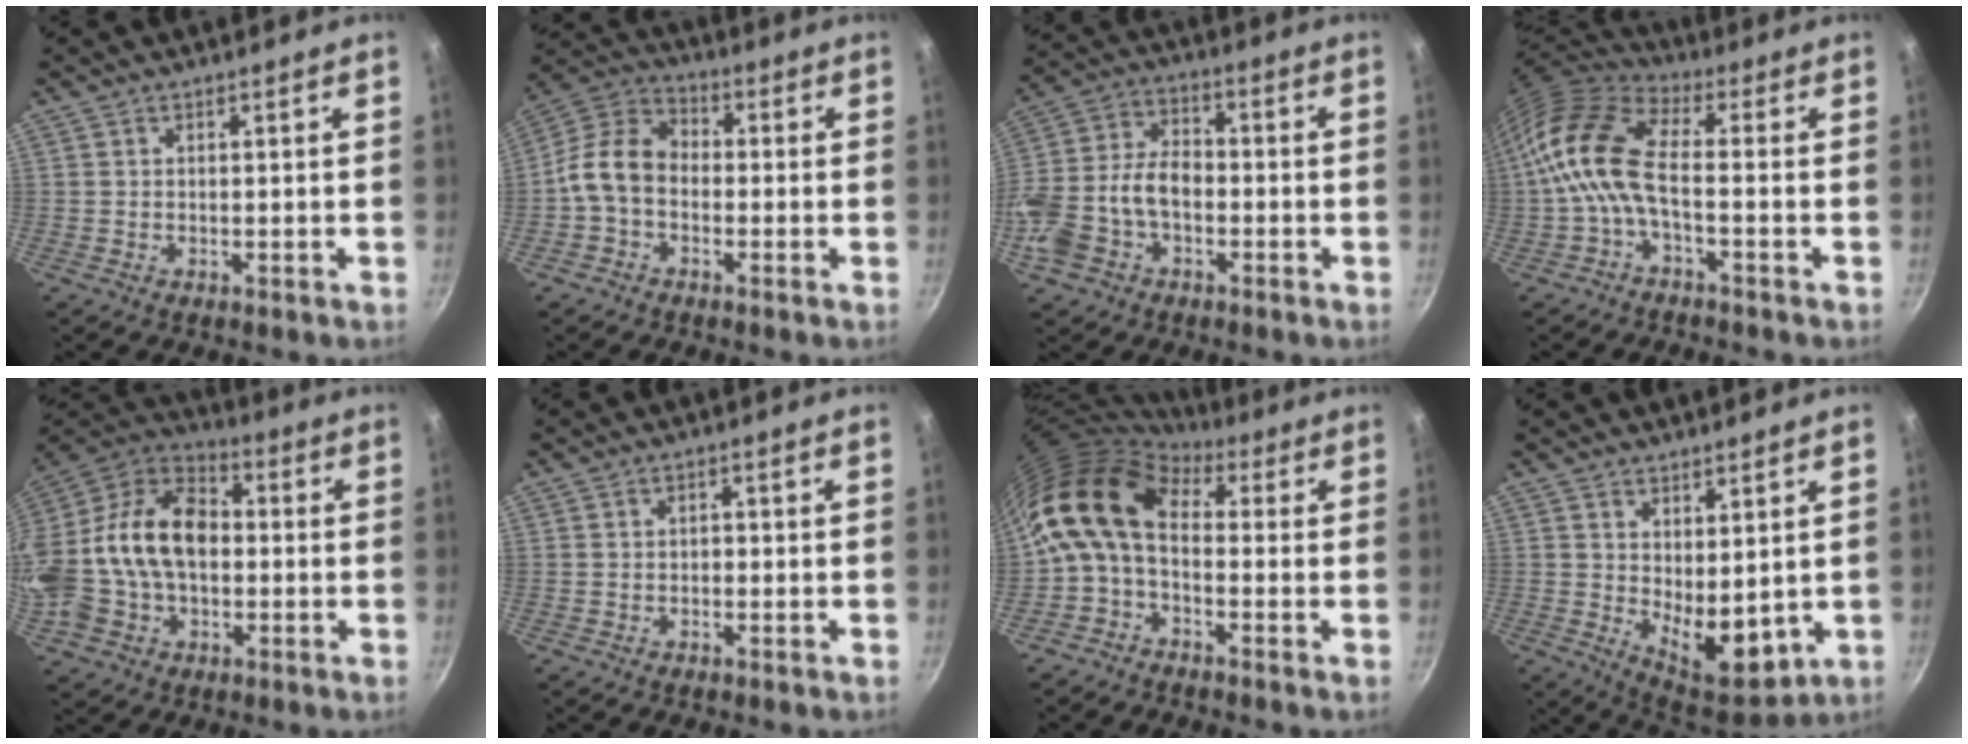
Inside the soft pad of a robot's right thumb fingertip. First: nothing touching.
{"total": 9.5, "force": [-1.9, 6.9, 6.2], "torque": [-0.102, 0.038, -0.061]}
{"total": 13.8, "force": [-3.8, 9.2, 9.6], "torque": [-0.181, 0.043, -0.077]}
{"total": 11.7, "force": [-2.2, 5.4, 10.1], "torque": [-0.213, 0.035, -0.060]}
{"total": 22.5, "force": [-1.2, 16.0, 15.9], "torque": [-0.301, 0.053, -0.027]}
{"total": 0.8, "force": [-0.3, 0.6, 0.4], "torque": [-0.006, 0.004, -0.005]}
{"total": 11.3, "force": [0.5, 7.1, 8.8], "torque": [-0.160, 0.026, -0.013]}
{"total": 10.0, "force": [1.3, 5.2, 8.4], "torque": [-0.098, -0.036, 0.040]}